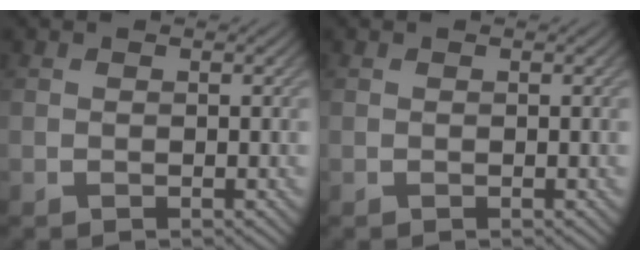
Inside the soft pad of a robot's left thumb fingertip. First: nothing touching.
{"total": 0.0}